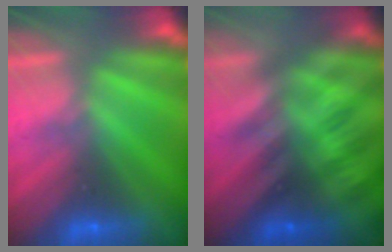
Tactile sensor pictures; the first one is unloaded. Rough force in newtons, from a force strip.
{"total": 2.9}